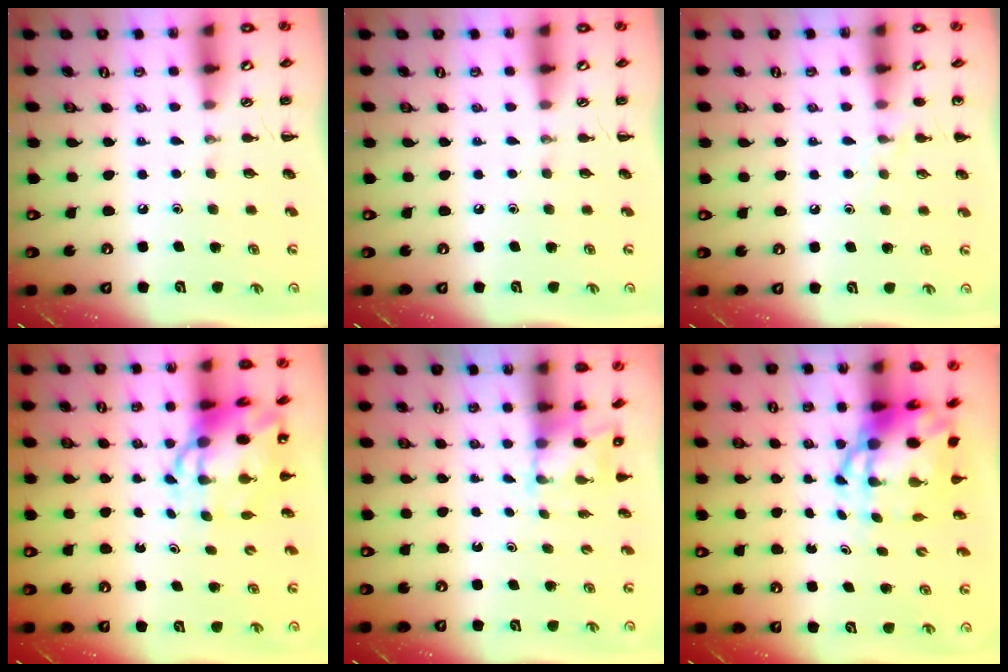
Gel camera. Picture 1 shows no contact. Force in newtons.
{"total": 0.0}
{"total": 5.4, "press": 5.0, "slide": 1.8}
{"total": 8.9, "press": 8.5, "slide": 2.6}
{"total": 2.4, "press": 2.3, "slide": 0.8}
{"total": 8.3, "press": 8.0, "slide": 2.3}